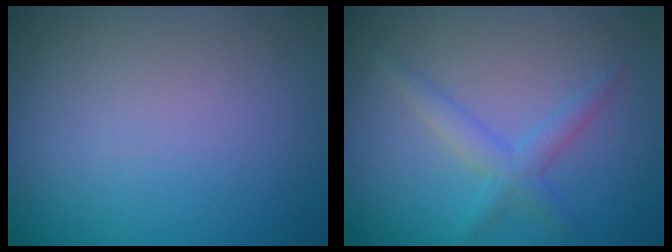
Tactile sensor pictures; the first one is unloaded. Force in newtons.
{"total": 2.2, "press": 2.2, "slide": 0.1}